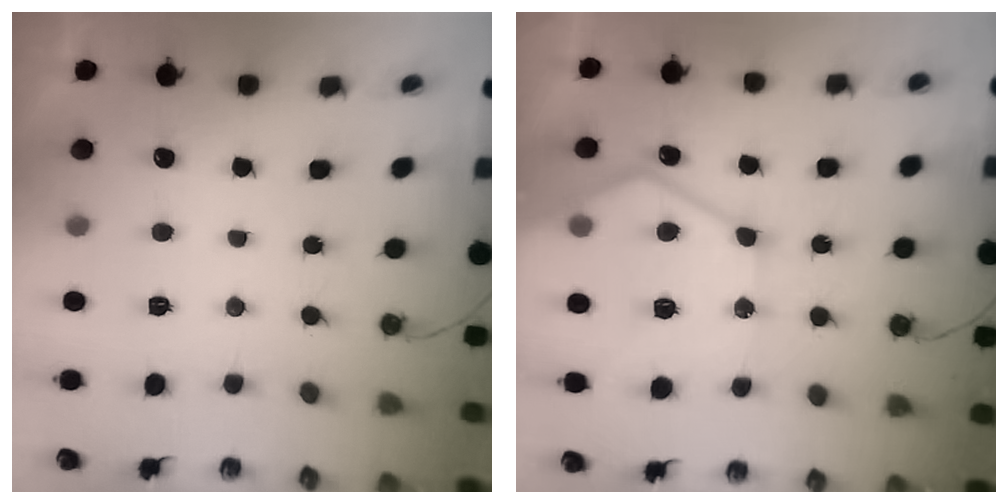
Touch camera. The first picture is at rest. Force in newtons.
{"total": 18.1, "press": 18.0, "slide": 1.9}